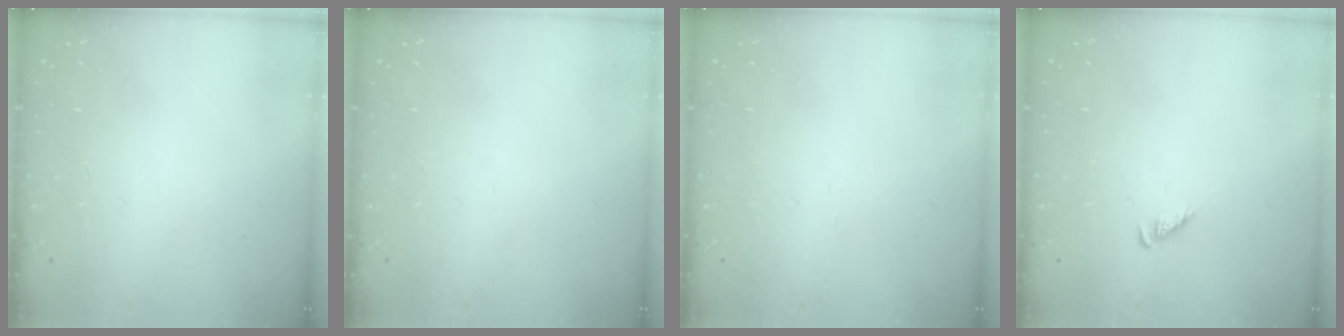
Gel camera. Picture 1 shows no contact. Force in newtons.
{"total": 0.0}
{"total": 0.0}
{"total": 2.3, "press": 2.2, "slide": 0.4}